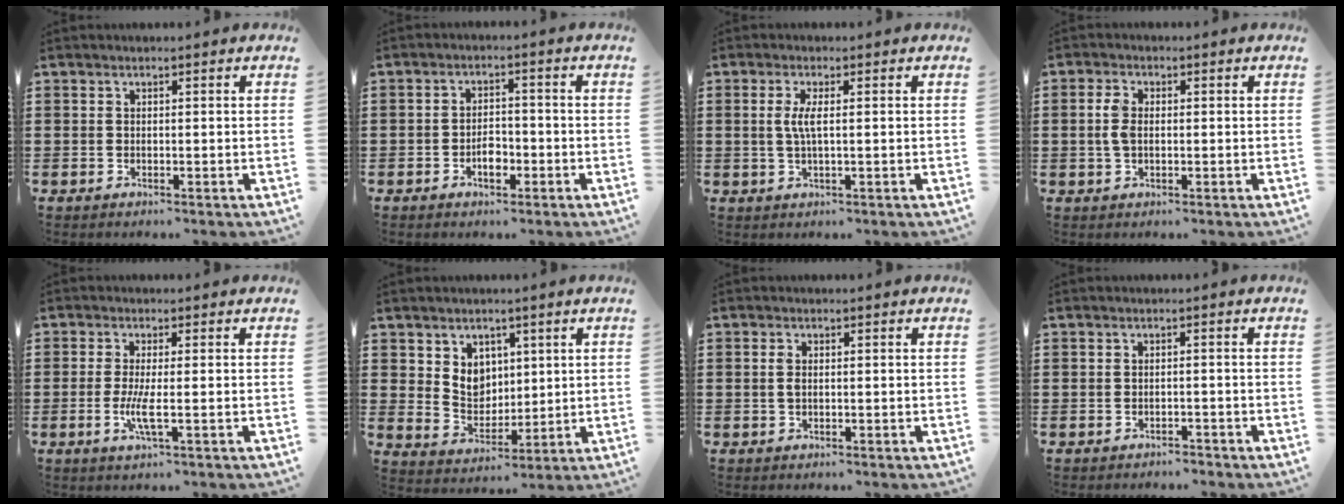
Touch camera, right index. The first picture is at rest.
{"total": 3.3, "force": [-1.5, 1.8, 2.4], "torque": [-0.038, -0.001, -0.028]}
{"total": 3.1, "force": [0.2, 0.4, 3.1], "torque": [-0.066, -0.006, 0.000]}
{"total": 3.3, "force": [0.2, 1.9, 2.7], "torque": [-0.072, 0.002, -0.002]}
{"total": 3.9, "force": [-0.8, 0.3, 3.8], "torque": [-0.081, -0.012, -0.019]}
{"total": 5.5, "force": [2.7, 4.6, 1.3], "torque": [-0.040, 0.003, 0.050]}
{"total": 1.5, "force": [0.1, 0.7, 1.3], "torque": [-0.027, 0.002, 0.000]}
{"total": 1.3, "force": [-1.2, 0.2, 0.0], "torque": [-0.006, 0.003, -0.028]}